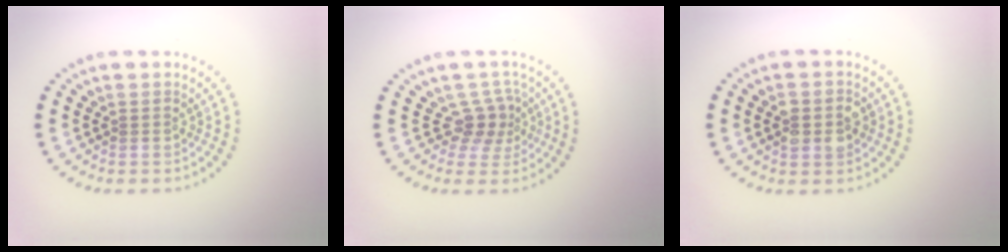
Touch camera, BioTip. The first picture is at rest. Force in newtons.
{"total": 2.4, "press": 1.7, "slide": 1.7}
{"total": 2.9, "press": 2.9, "slide": 0.3}